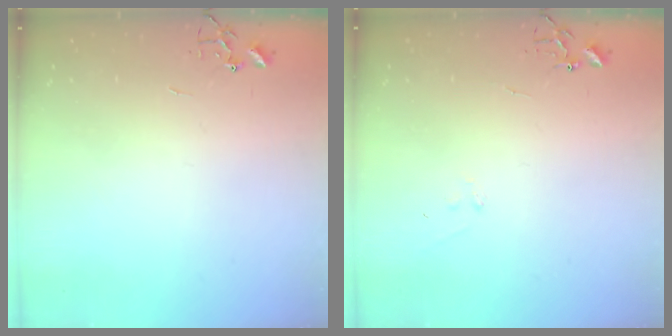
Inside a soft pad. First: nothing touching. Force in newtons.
{"total": 7.1, "press": 7.1, "slide": 0.7}